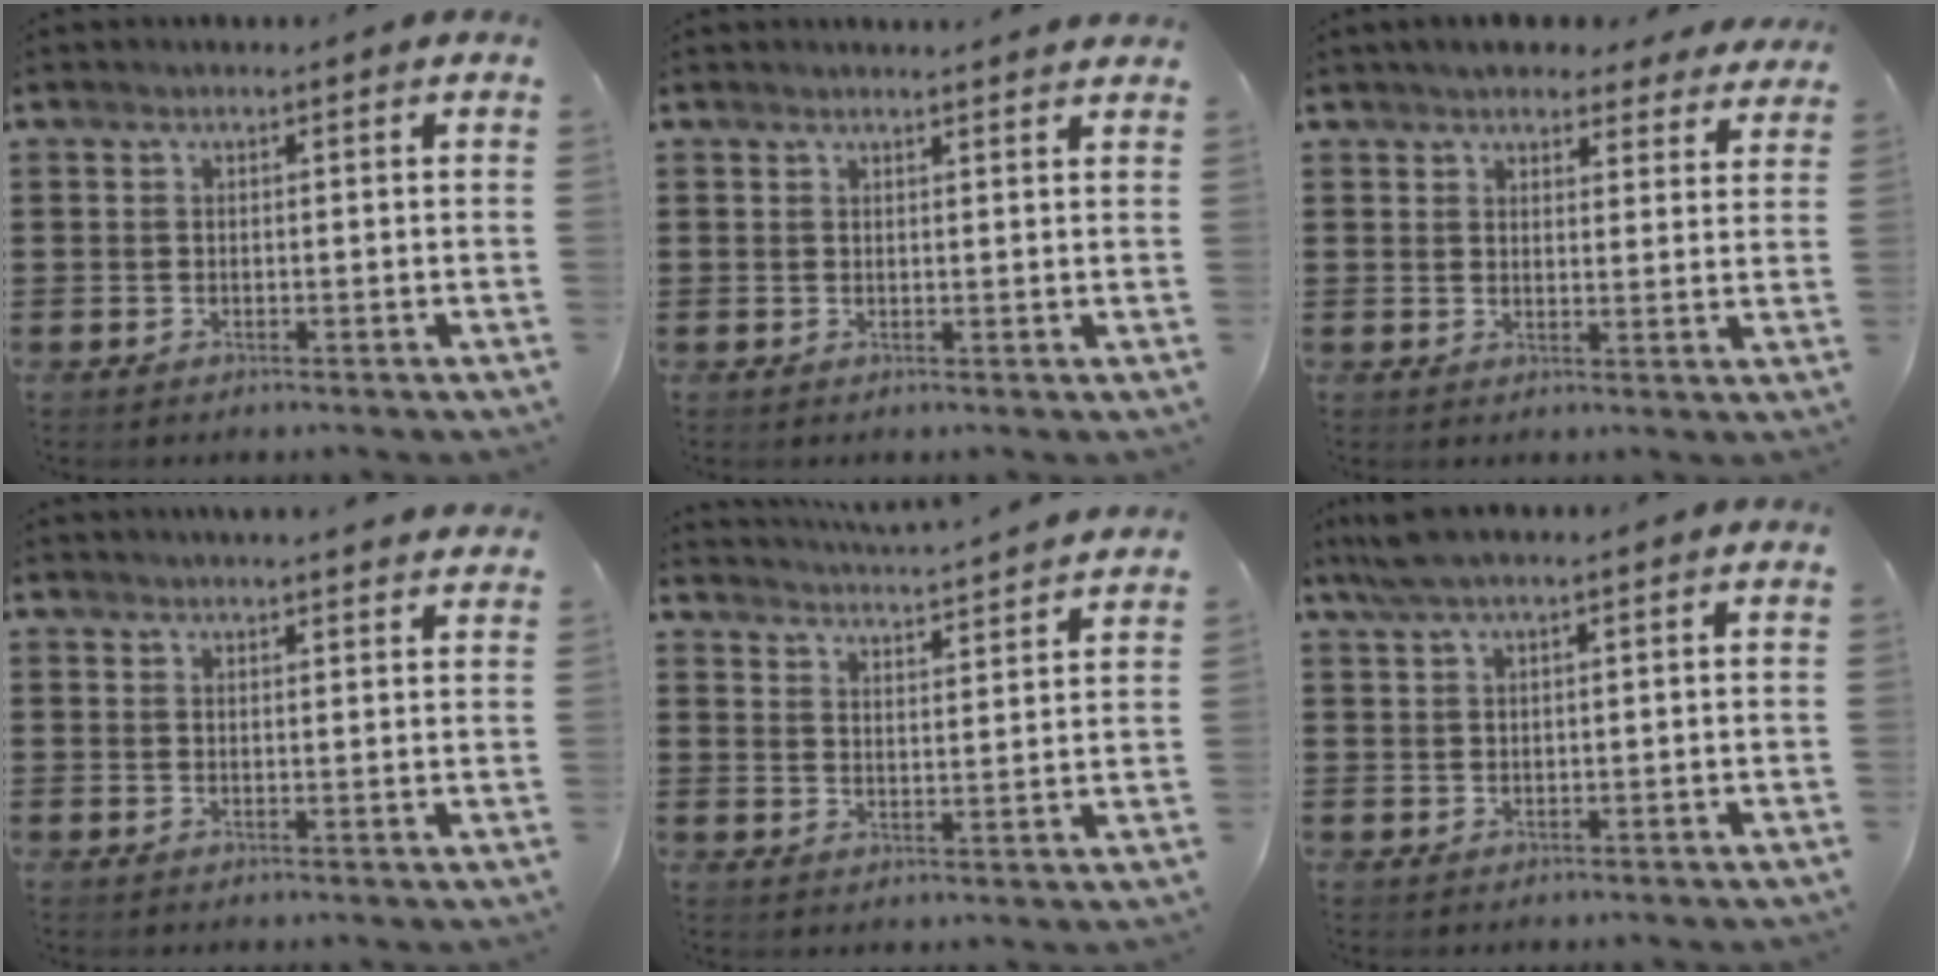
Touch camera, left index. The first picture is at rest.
{"total": 1.5, "force": [1.5, -0.2, 0.3], "torque": [-0.007, -0.001, 0.029]}
{"total": 4.6, "force": [4.4, 1.1, 0.8], "torque": [-0.024, -0.011, 0.079]}
{"total": 2.7, "force": [2.7, -0.3, 0.1], "torque": [-0.010, -0.007, 0.051]}
{"total": 3.9, "force": [3.8, -0.7, 0.4], "torque": [-0.030, -0.035, 0.058]}
{"total": 3.2, "force": [2.1, 0.3, 2.3], "torque": [-0.048, 0.003, 0.039]}